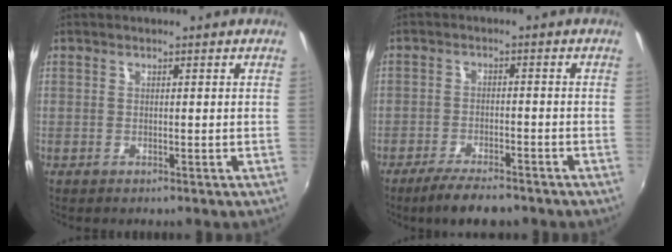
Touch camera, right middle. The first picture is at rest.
{"total": 7.0, "force": [-5.7, 1.6, 3.8], "torque": [-0.089, -0.011, -0.096]}